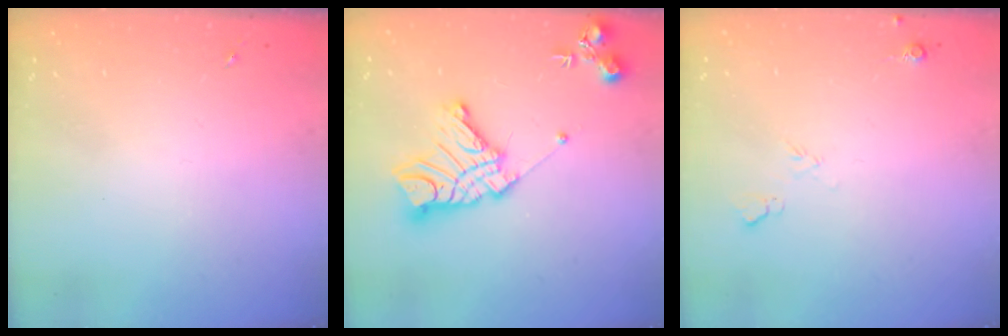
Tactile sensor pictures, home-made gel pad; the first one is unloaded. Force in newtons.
{"total": 18.2, "press": 18.1, "slide": 1.5}
{"total": 4.6, "press": 4.5, "slide": 0.8}